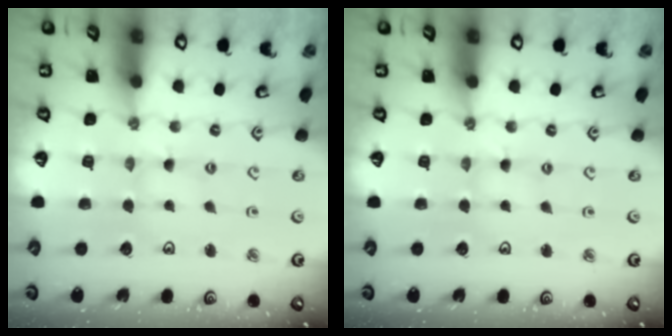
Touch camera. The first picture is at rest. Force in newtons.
{"total": 1.3, "press": 1.3, "slide": 0.3}